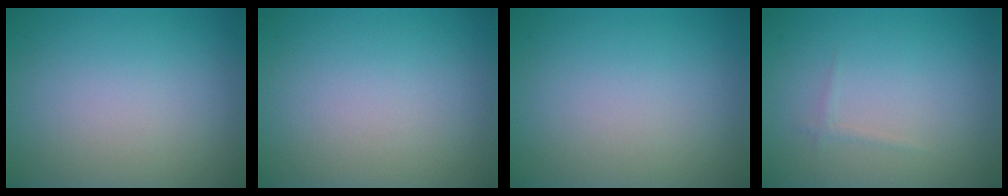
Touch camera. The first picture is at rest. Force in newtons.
{"total": 0.0}
{"total": 0.0}
{"total": 0.6, "press": 0.6, "slide": 0.0}